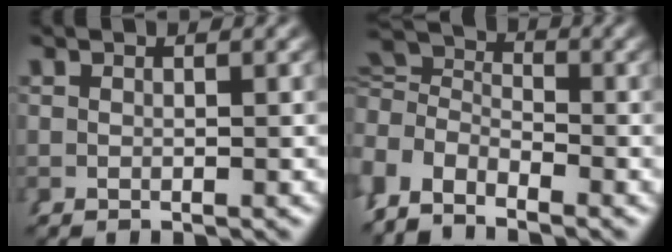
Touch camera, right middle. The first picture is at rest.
{"total": 6.3, "force": [0.9, 5.3, 3.3], "torque": [-0.078, -0.011, 0.008]}